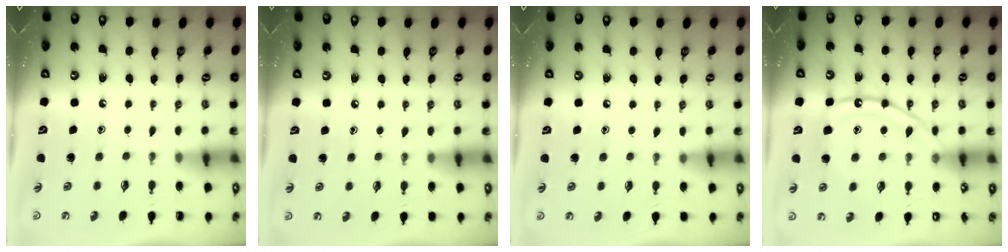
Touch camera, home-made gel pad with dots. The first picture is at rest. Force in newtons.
{"total": 3.6, "press": 3.5, "slide": 0.6}
{"total": 4.0, "press": 3.9, "slide": 0.5}
{"total": 13.7, "press": 13.6, "slide": 1.2}